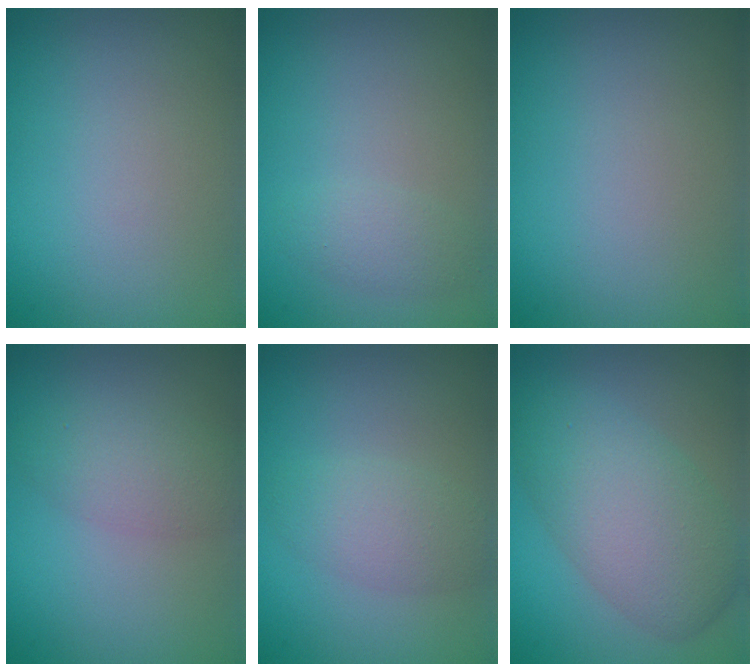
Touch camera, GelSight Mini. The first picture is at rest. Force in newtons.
{"total": 1.5, "press": 1.5, "slide": 0.1}
{"total": 0.0}
{"total": 2.8, "press": 2.8, "slide": 0.1}
{"total": 2.7, "press": 2.7, "slide": 0.1}
{"total": 6.8, "press": 6.8, "slide": 0.3}